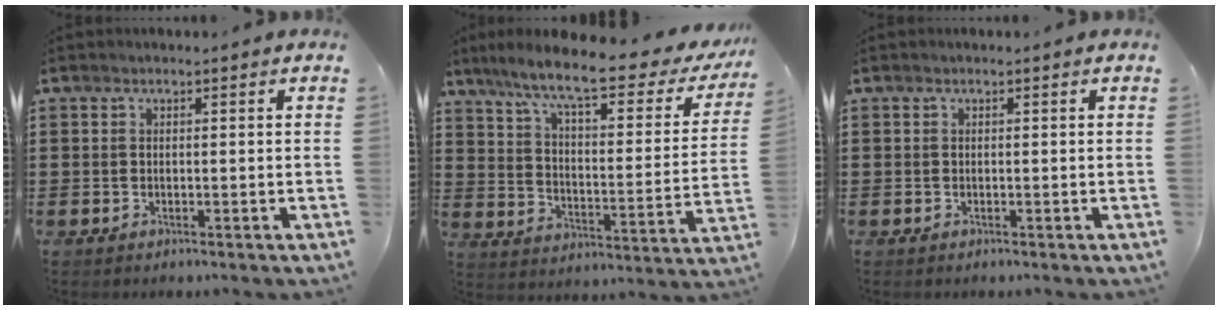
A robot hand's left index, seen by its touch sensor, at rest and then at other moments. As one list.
[{"total": 9.8, "force": [7.8, 0.5, 5.9], "torque": [-0.135, -0.049, 0.125]}, {"total": 0.0}]